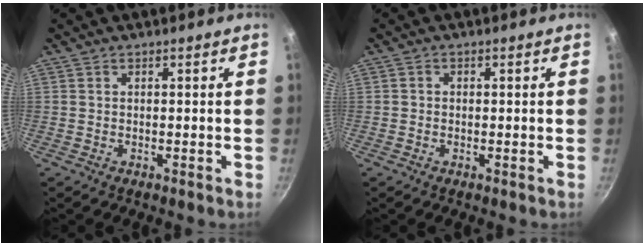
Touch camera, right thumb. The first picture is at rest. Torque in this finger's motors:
{"motor_torque": [0.14, -0.27, -0.08, -0.12, 0.07]}